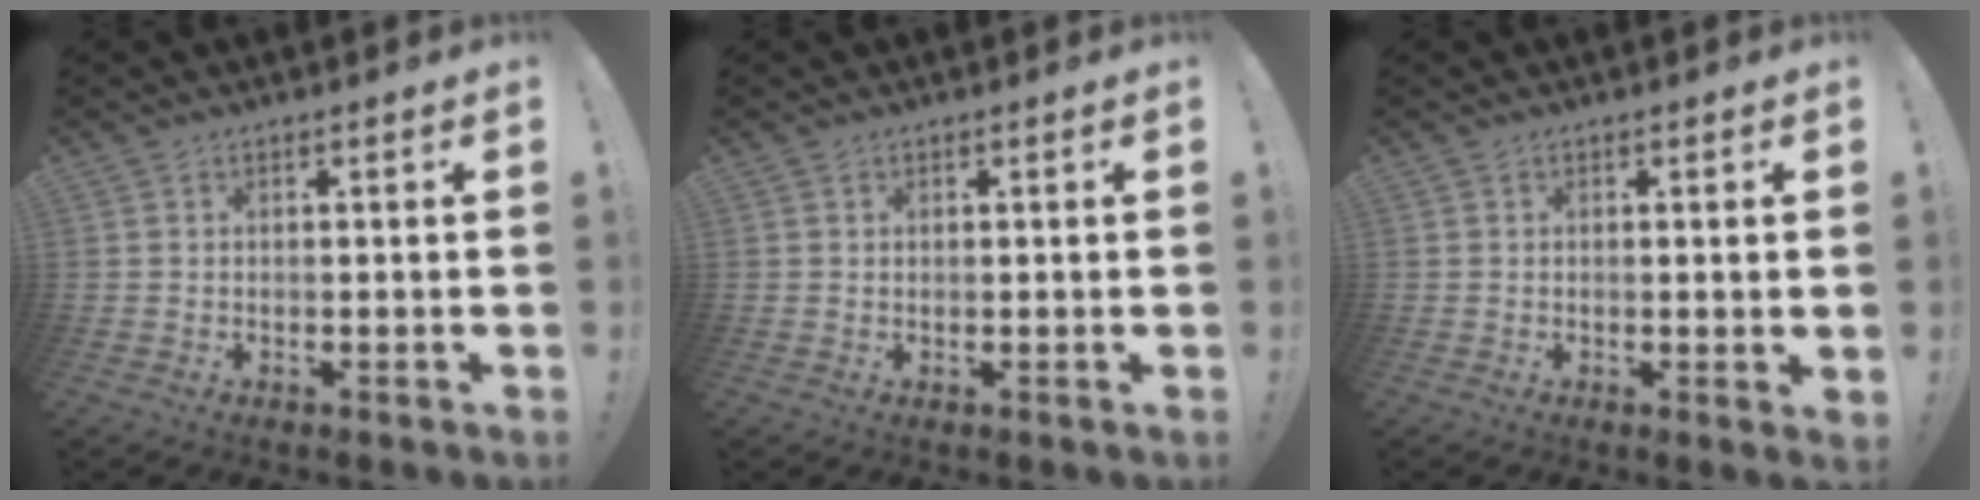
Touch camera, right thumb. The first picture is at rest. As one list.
[{"total": 0.6, "force": [0.4, 0.4, 0.1], "torque": [-0.001, 0.000, 0.008]}, {"total": 1.4, "force": [0.5, -0.4, 1.2], "torque": [-0.010, -0.006, 0.006]}]